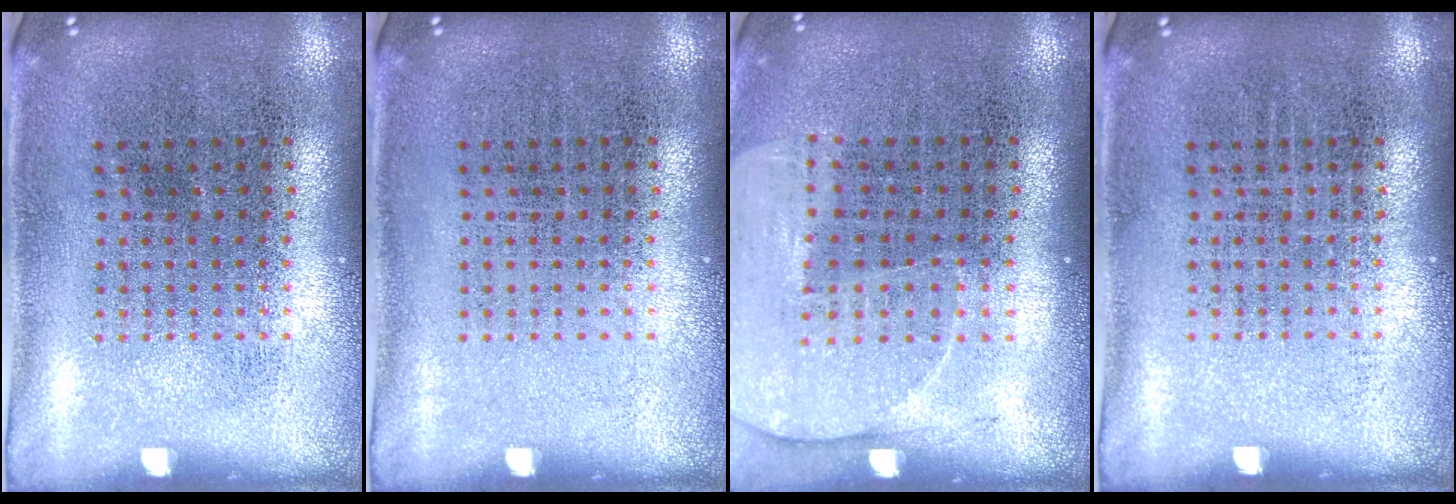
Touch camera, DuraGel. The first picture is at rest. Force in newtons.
{"total": 0.0}
{"total": 1.4, "press": 1.3, "slide": 0.5}
{"total": 0.0}